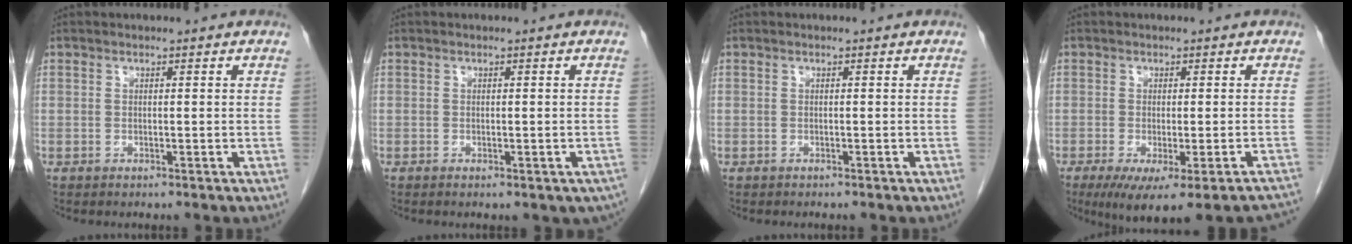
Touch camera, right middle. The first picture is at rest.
{"total": 4.7, "force": [-3.3, 2.3, 2.5], "torque": [-0.018, -0.001, -0.038]}
{"total": 0.7, "force": [-0.6, 0.3, 0.3], "torque": [-0.013, 0.000, -0.006]}
{"total": 15.2, "force": [-12.2, 2.6, 8.6], "torque": [-0.071, -0.014, -0.148]}